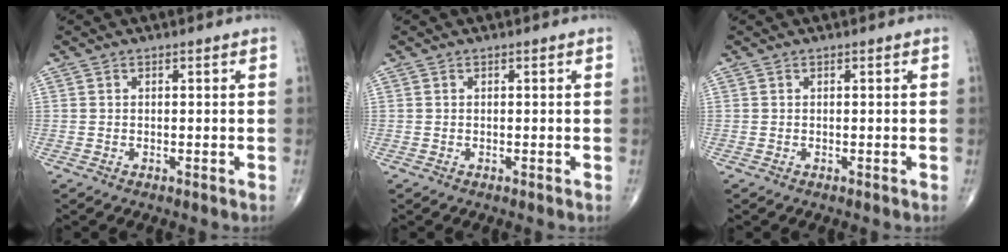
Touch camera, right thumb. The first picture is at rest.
{"total": 0.0}
{"total": 0.0}